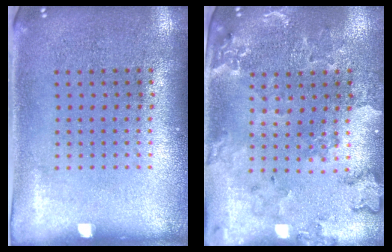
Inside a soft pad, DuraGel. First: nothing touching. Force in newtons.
{"total": 0.7, "press": 0.7, "slide": 0.2}